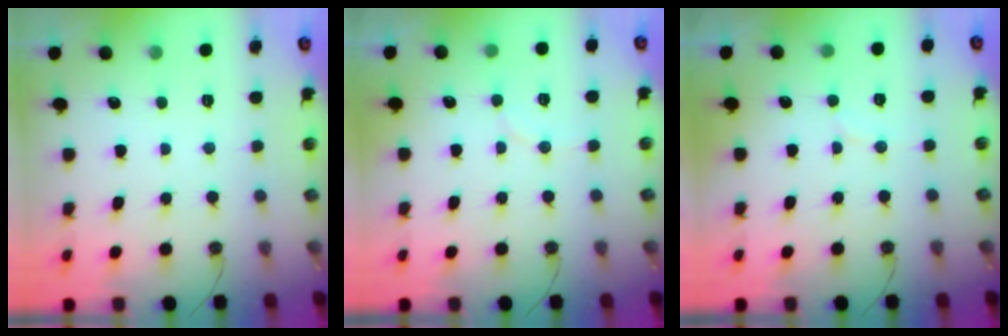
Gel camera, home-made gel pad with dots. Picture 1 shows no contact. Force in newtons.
{"total": 7.1, "press": 7.0, "slide": 1.2}
{"total": 3.3, "press": 3.3, "slide": 0.4}